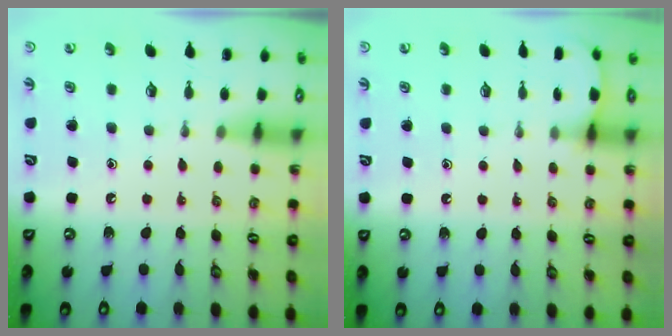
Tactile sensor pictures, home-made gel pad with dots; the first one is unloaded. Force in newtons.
{"total": 3.0, "press": 3.0, "slide": 0.5}